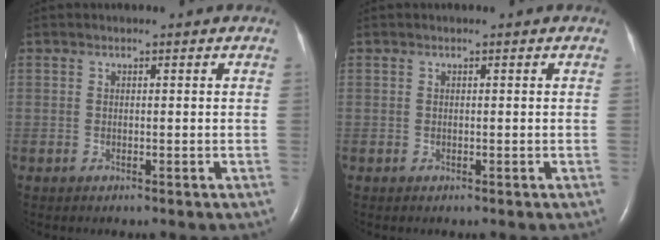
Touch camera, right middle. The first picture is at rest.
{"total": 0.0}